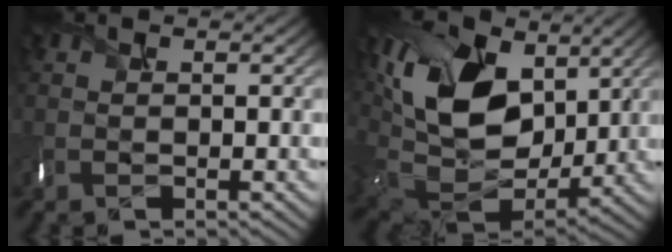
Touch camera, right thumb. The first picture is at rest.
{"total": 17.1, "force": [5.0, 11.8, 11.3], "torque": [-0.259, 0.009, 0.113]}